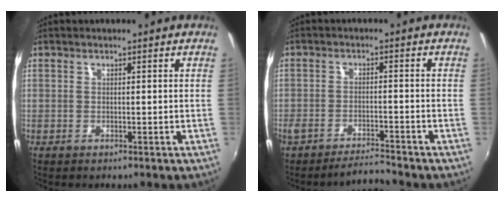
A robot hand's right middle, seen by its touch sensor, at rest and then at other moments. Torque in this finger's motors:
{"motor_torque": [0.62, -0.62, 0.16, 0.11]}